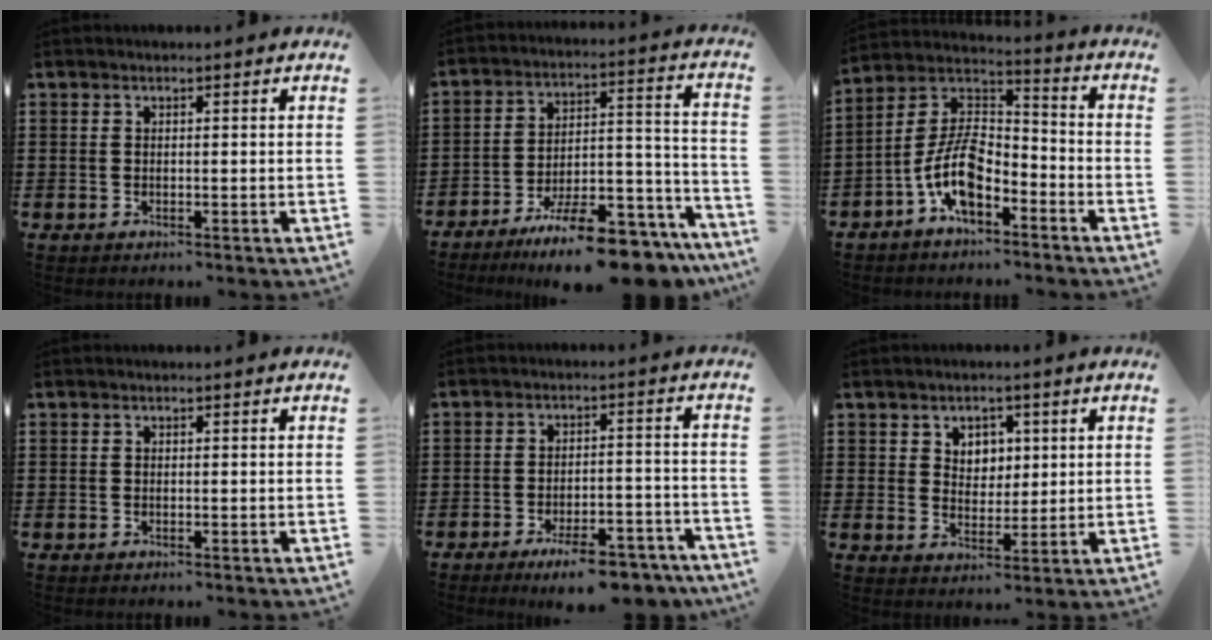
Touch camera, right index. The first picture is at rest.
{"total": 14.2, "force": [-11.6, 2.6, 7.8], "torque": [-0.099, 0.061, -0.200]}
{"total": 9.6, "force": [-4.7, 4.4, 7.2], "torque": [-0.173, -0.009, -0.097]}
{"total": 0.0}
{"total": 7.1, "force": [-5.8, 1.0, 4.1], "torque": [-0.058, 0.005, -0.100]}
{"total": 3.8, "force": [1.7, 3.2, 1.2], "torque": [-0.039, 0.009, 0.031]}